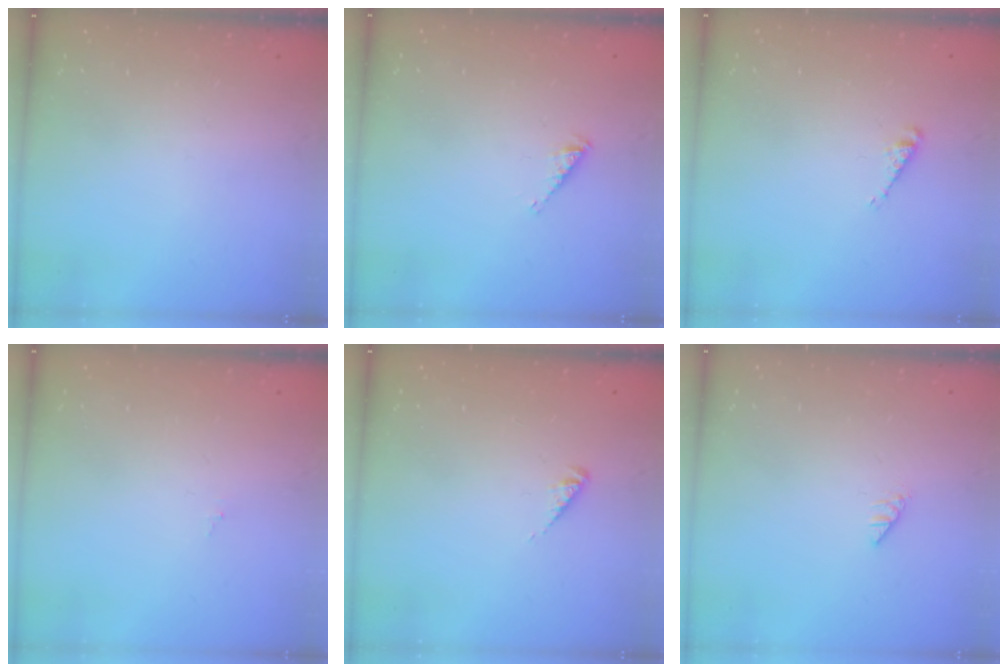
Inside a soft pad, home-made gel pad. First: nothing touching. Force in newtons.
{"total": 2.6, "press": 2.6, "slide": 0.4}
{"total": 3.5, "press": 3.5, "slide": 0.4}
{"total": 0.0}
{"total": 2.1, "press": 2.0, "slide": 0.4}
{"total": 0.0}